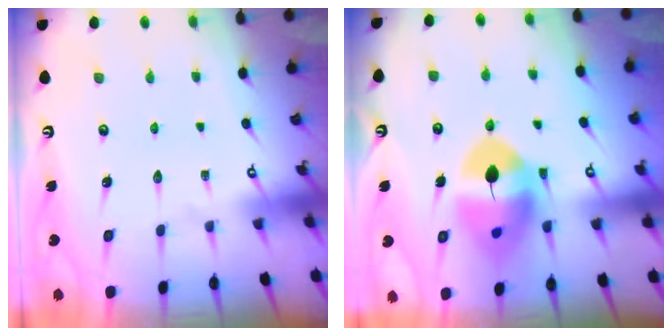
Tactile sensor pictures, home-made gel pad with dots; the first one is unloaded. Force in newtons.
{"total": 12.1, "press": 11.9, "slide": 1.9}